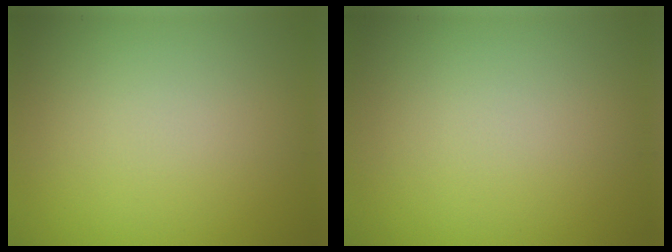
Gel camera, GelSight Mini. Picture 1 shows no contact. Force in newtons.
{"total": 0.0}